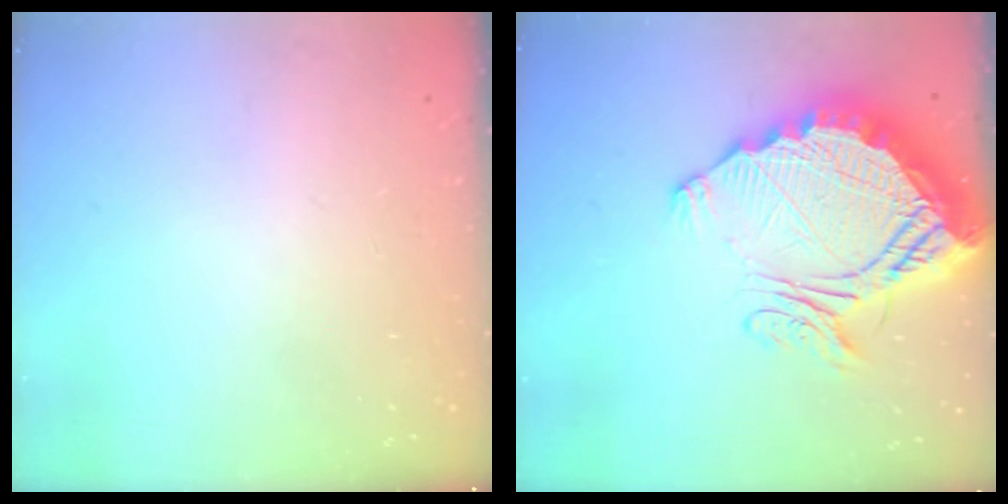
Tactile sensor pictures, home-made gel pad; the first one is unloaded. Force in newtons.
{"total": 22.0, "press": 21.9, "slide": 1.7}